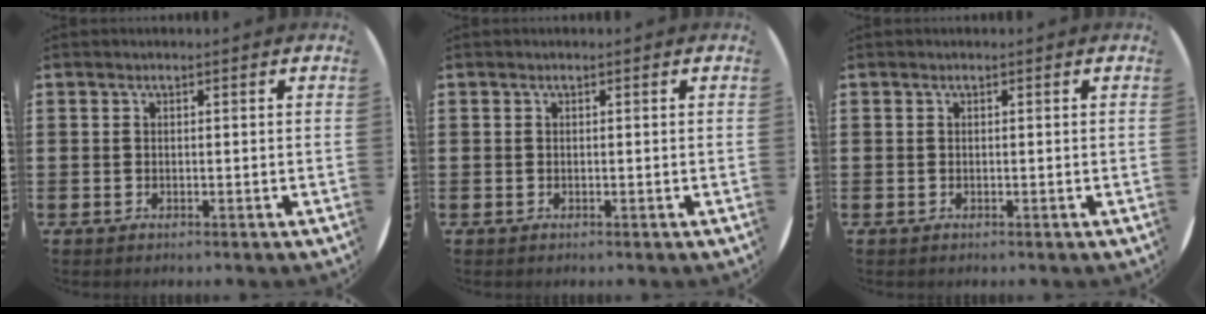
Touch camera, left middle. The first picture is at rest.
{"total": 0.0}
{"total": 0.0}